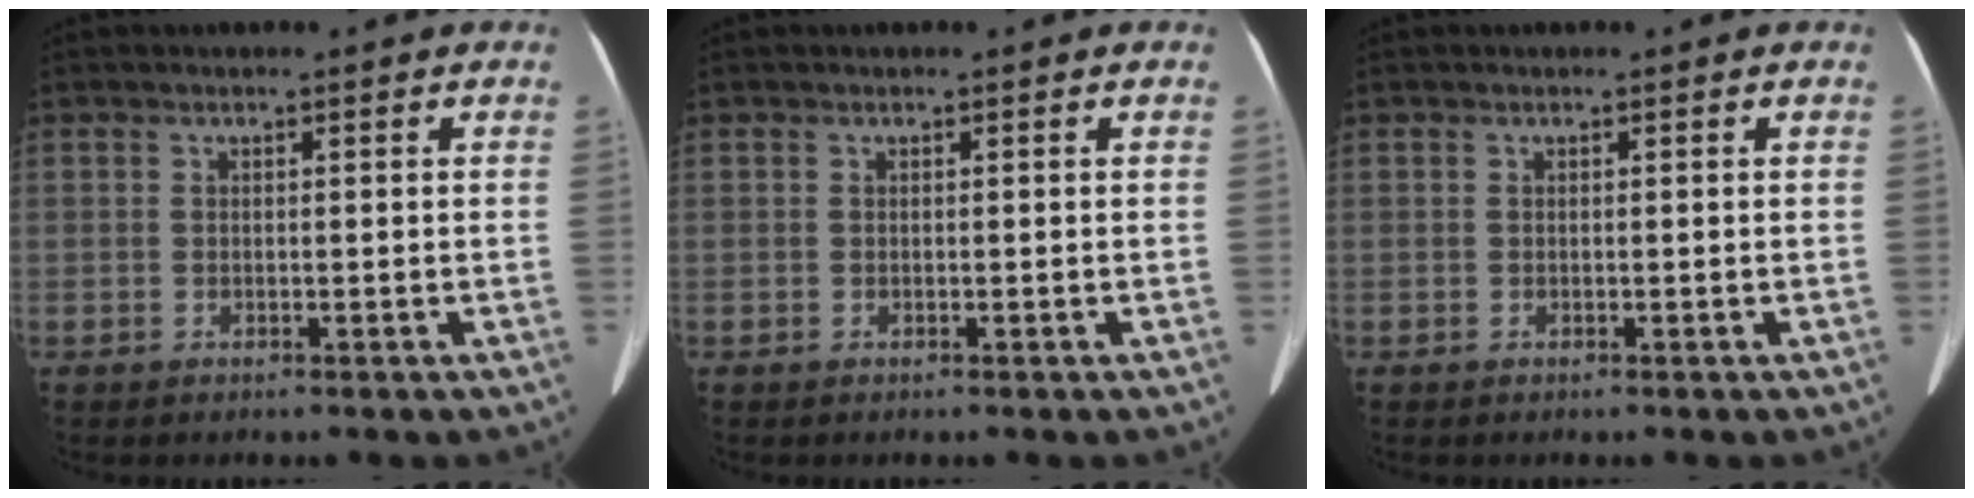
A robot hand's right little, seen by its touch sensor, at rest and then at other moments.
{"total": 0.0}
{"total": 0.0}